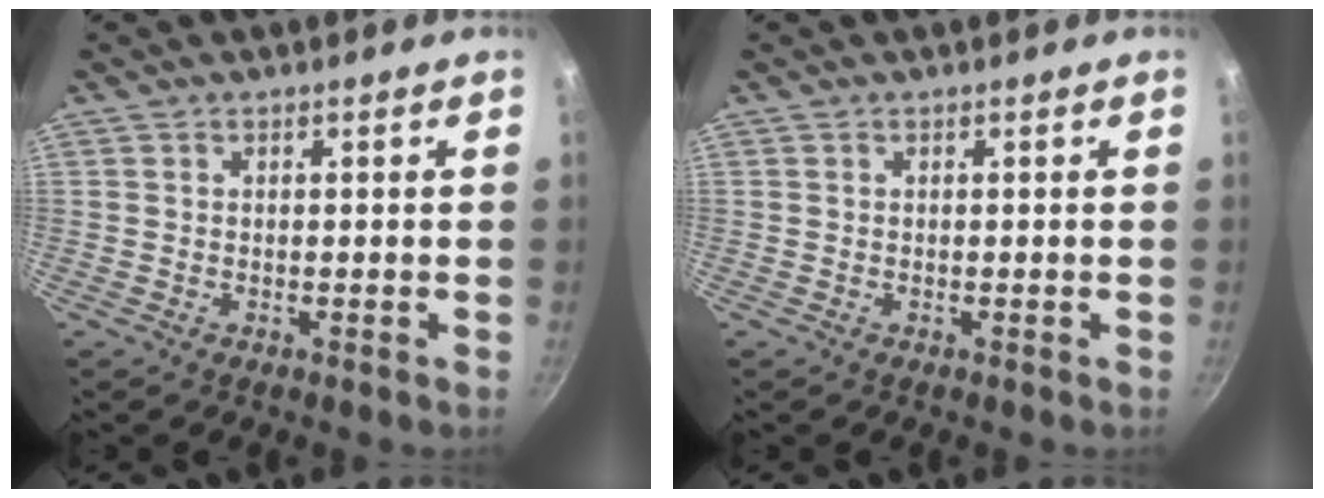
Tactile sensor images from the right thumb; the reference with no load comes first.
{"total": 0.0}